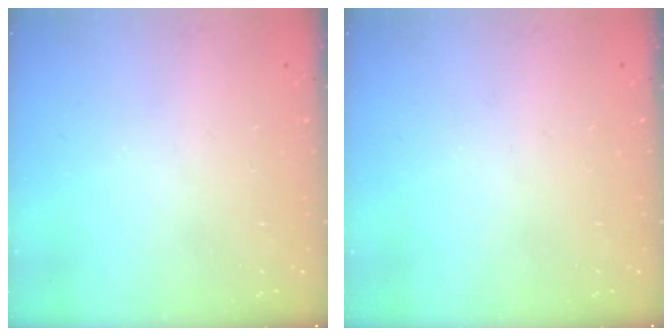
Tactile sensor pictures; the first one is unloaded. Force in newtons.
{"total": 0.0}